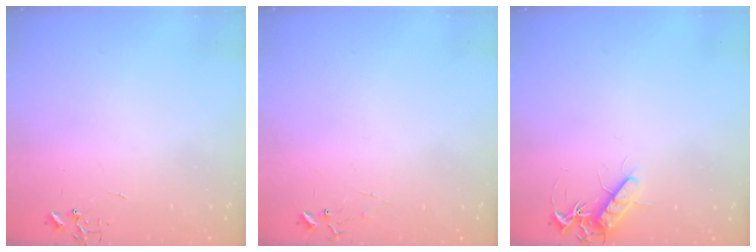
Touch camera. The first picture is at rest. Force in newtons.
{"total": 6.9, "press": 6.9, "slide": 0.4}
{"total": 10.8, "press": 10.8, "slide": 0.4}